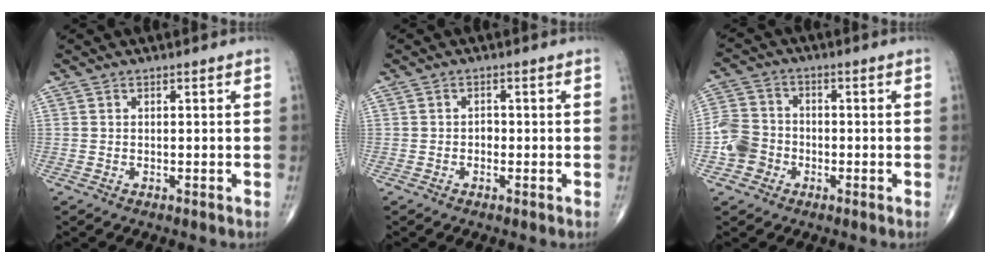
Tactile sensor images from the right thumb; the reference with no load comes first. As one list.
[{"total": 1.2, "force": [-0.4, 0.9, 0.7], "torque": [-0.003, 0.004, -0.011]}, {"total": 6.6, "force": [-2.4, 5.7, 2.3], "torque": [-0.031, 0.023, -0.052]}]